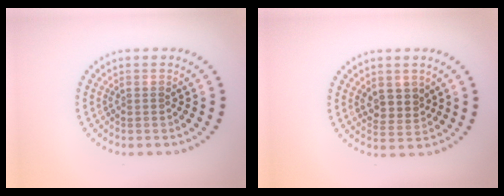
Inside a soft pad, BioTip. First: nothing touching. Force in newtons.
{"total": 2.5, "press": 2.3, "slide": 1.0}